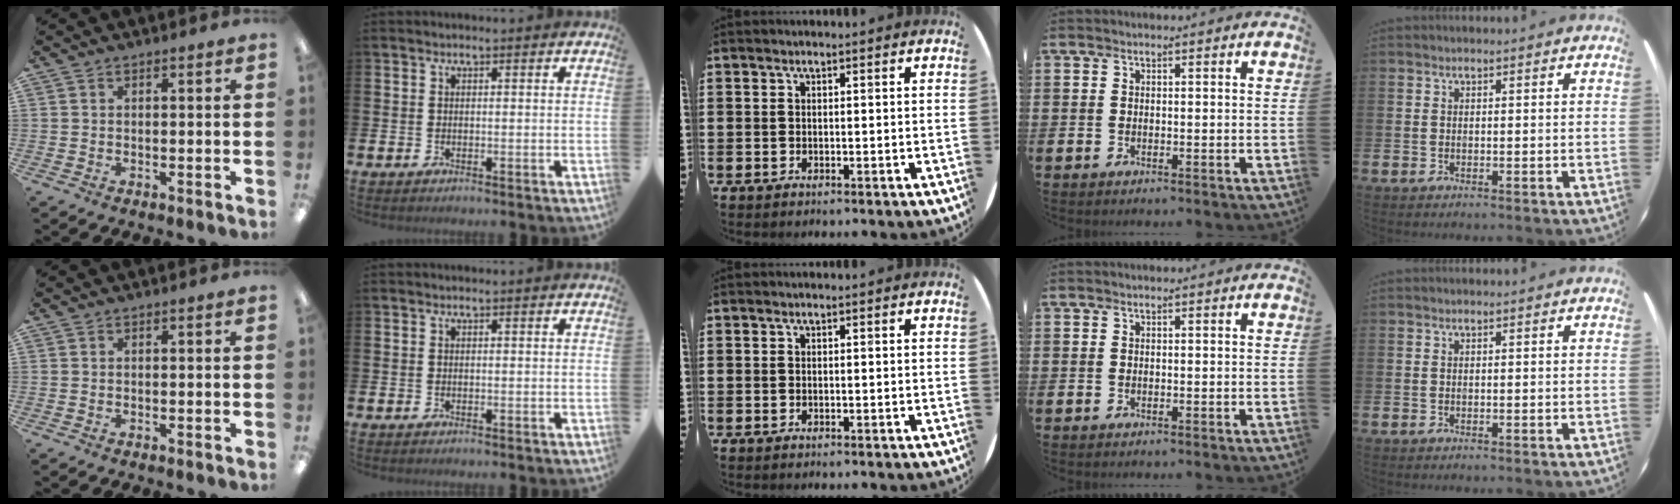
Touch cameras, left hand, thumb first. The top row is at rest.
{}